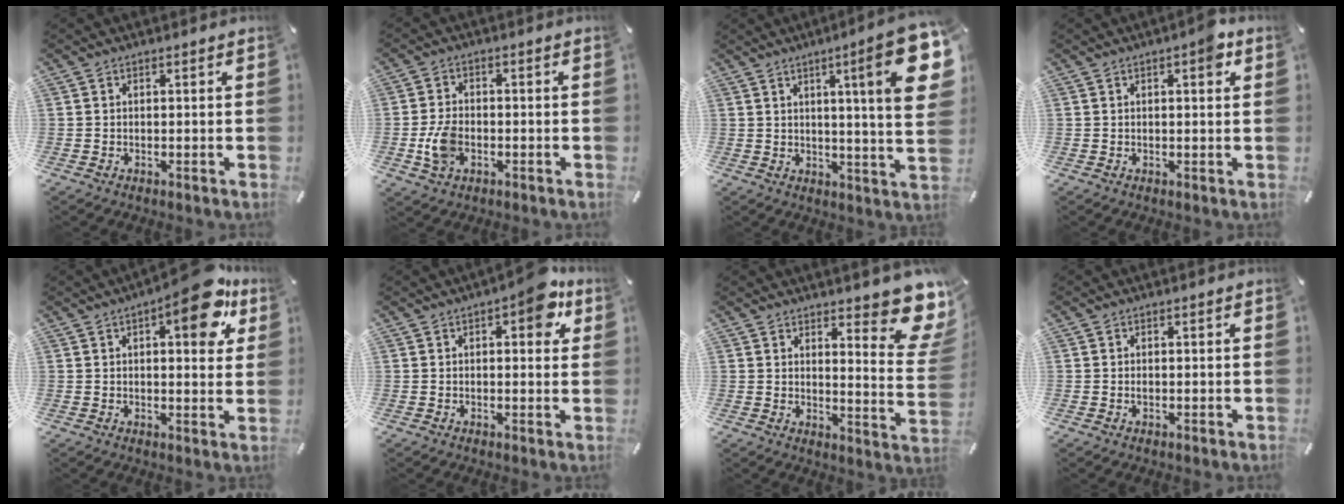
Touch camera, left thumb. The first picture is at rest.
{"total": 6.6, "force": [-1.7, 4.5, 4.5], "torque": [-0.105, 0.003, -0.034]}
{"total": 18.6, "force": [6.7, 2.0, 17.2], "torque": [-0.261, -0.029, 0.085]}
{"total": 4.2, "force": [1.6, 1.4, 3.6], "torque": [-0.044, -0.002, 0.018]}
{"total": 13.4, "force": [6.7, 5.1, 10.3], "torque": [-0.126, -0.031, 0.104]}
{"total": 8.5, "force": [3.4, 4.1, 6.7], "torque": [-0.070, -0.012, 0.048]}
{"total": 12.2, "force": [8.7, 3.9, 7.6], "torque": [-0.085, -0.076, 0.150]}
{"total": 0.5, "force": [0.0, 0.3, 0.4], "torque": [-0.008, -0.001, 0.000]}